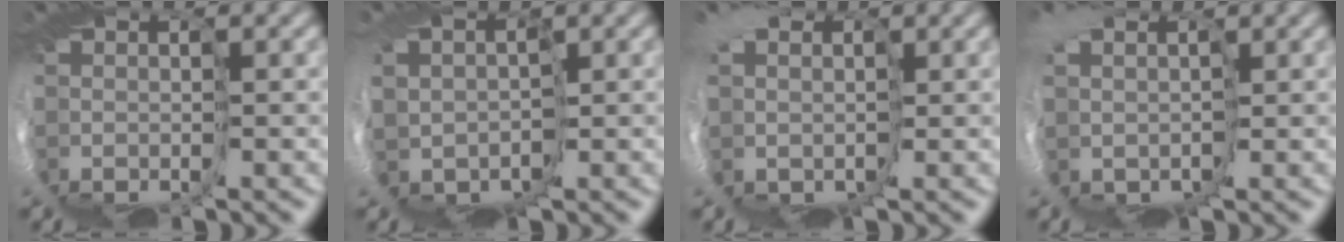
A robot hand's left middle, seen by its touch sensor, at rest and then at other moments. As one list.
[{"total": 5.7, "force": [0.5, 4.4, 3.6], "torque": [-0.064, -0.014, 0.002]}, {"total": 5.1, "force": [1.3, 4.2, 2.5], "torque": [-0.048, -0.016, 0.011]}, {"total": 4.7, "force": [1.6, 3.5, 2.7], "torque": [-0.063, -0.024, 0.021]}]